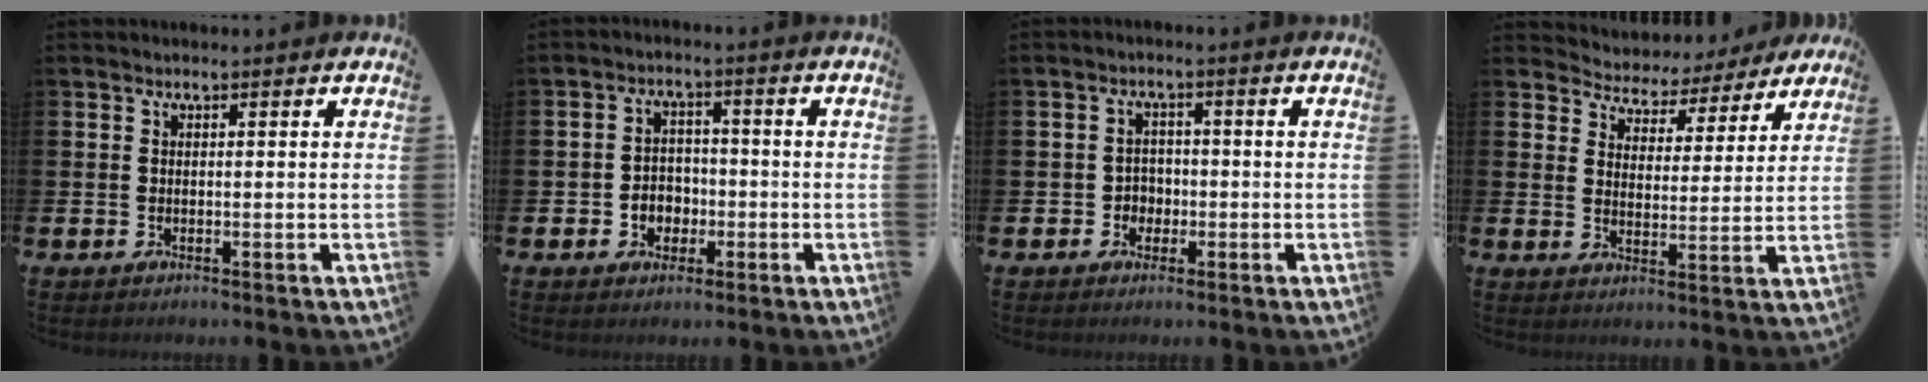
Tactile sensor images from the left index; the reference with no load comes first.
{"total": 3.3, "force": [-1.0, 3.0, 1.1], "torque": [-0.018, 0.000, -0.027]}
{"total": 2.4, "force": [-0.8, 2.2, 0.5], "torque": [-0.014, 0.006, -0.022]}
{"total": 4.9, "force": [4.6, 1.8, -0.2], "torque": [-0.020, -0.043, 0.076]}